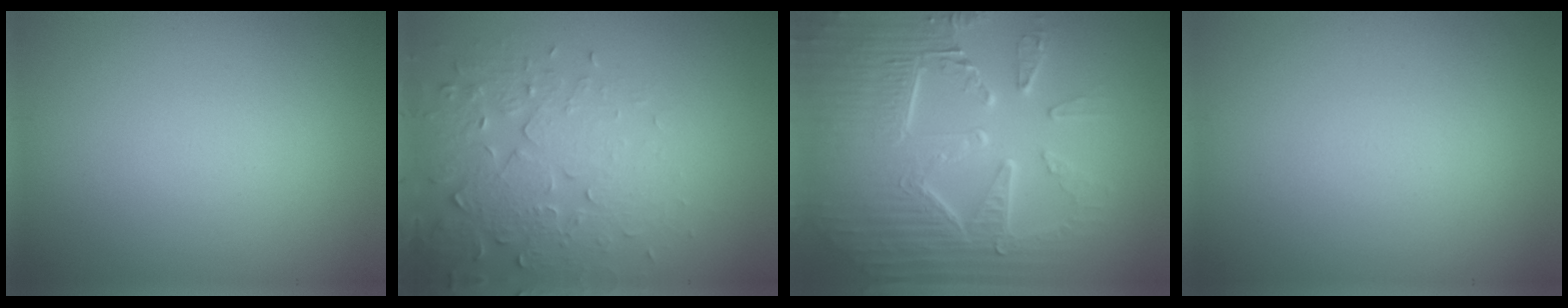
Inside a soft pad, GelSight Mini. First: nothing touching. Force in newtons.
{"total": 4.2, "press": 4.2, "slide": 0.5}
{"total": 9.6, "press": 6.5, "slide": 7.1}
{"total": 0.0}